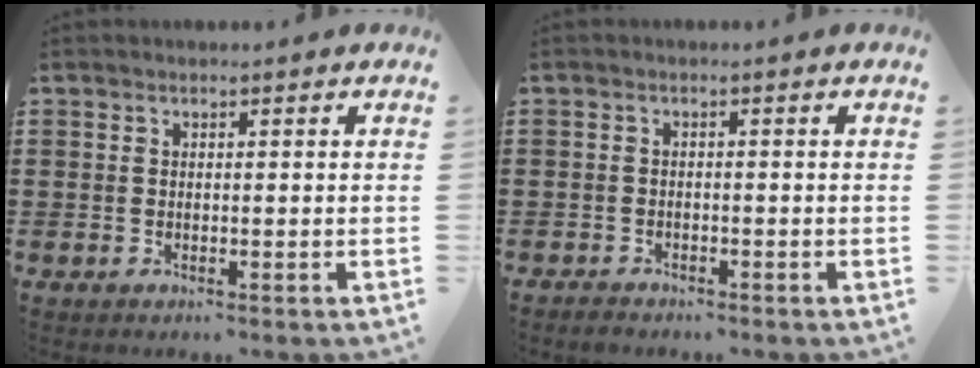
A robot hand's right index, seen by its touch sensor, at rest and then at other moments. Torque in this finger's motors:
{"motor_torque": [0.17, 0.29, -1.05, -0.21]}